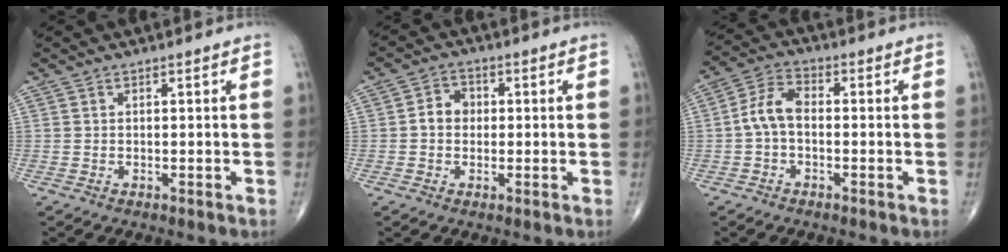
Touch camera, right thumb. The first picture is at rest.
{"total": 4.2, "force": [-0.1, 3.5, 2.3], "torque": [-0.027, 0.015, -0.009]}
{"total": 6.2, "force": [-0.7, 3.6, 5.0], "torque": [-0.095, 0.022, -0.025]}